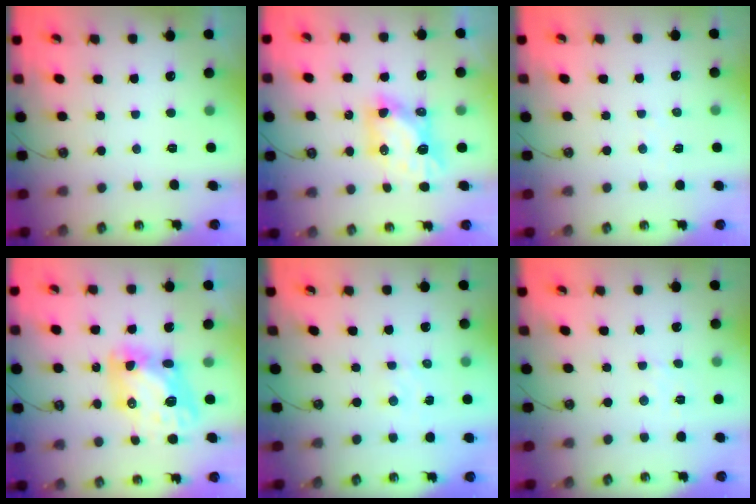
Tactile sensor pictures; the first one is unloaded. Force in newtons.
{"total": 7.2, "press": 7.1, "slide": 0.7}
{"total": 3.0, "press": 3.0, "slide": 0.4}
{"total": 10.0, "press": 9.9, "slide": 1.2}
{"total": 1.7, "press": 1.6, "slide": 0.3}
{"total": 1.7, "press": 1.6, "slide": 0.4}